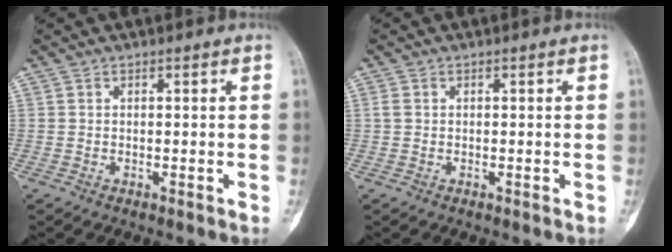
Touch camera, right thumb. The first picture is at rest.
{"total": 1.1, "force": [-0.2, 0.8, 0.8], "torque": [-0.019, -0.001, -0.008]}